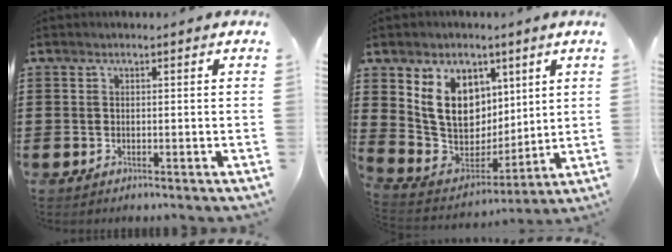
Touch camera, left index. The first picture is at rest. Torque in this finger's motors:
{"motor_torque": [2.14, 0.00, 1.05, 0.21]}